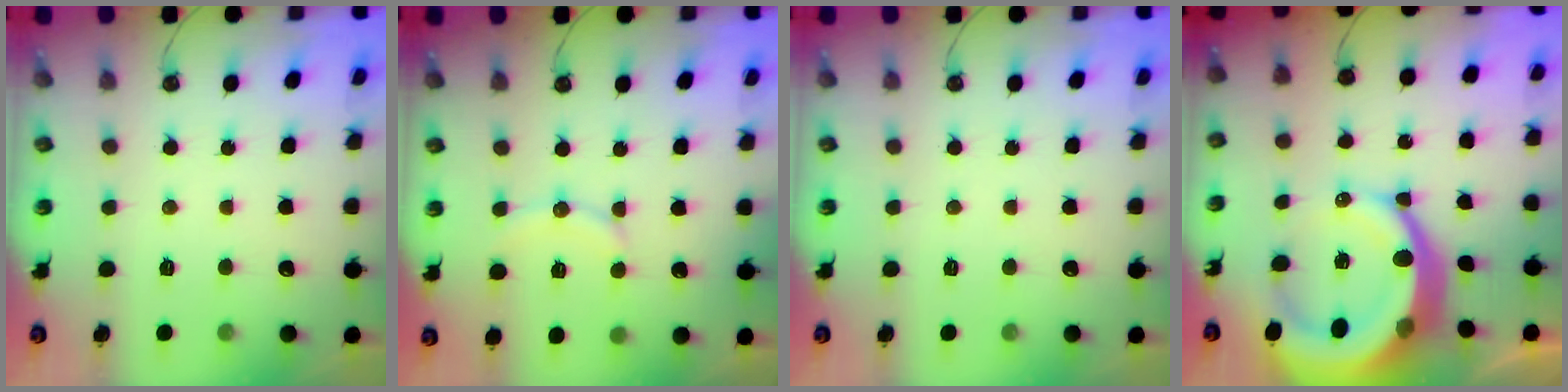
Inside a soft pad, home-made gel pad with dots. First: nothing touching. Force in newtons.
{"total": 7.9, "press": 7.7, "slide": 1.7}
{"total": 0.0}
{"total": 18.7, "press": 18.6, "slide": 1.9}